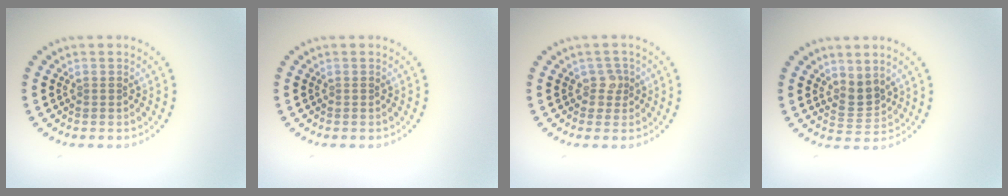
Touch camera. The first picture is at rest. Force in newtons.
{"total": 0.0}
{"total": 1.5, "press": 1.2, "slide": 0.9}
{"total": 2.3, "press": 1.8, "slide": 1.5}